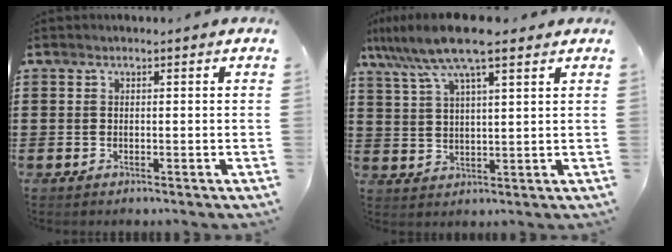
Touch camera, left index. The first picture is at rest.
{"total": 9.8, "force": [7.2, 1.4, 6.4], "torque": [-0.143, -0.014, 0.130]}